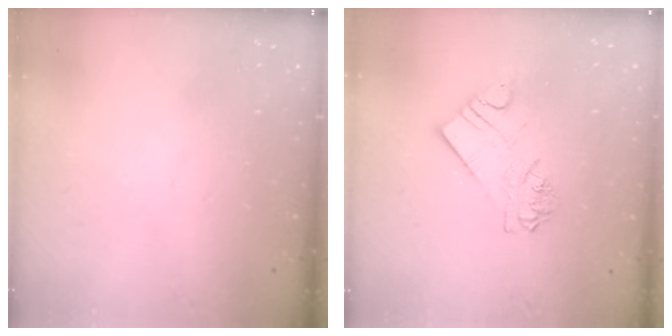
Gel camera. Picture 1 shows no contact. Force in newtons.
{"total": 8.0, "press": 8.0, "slide": 0.4}